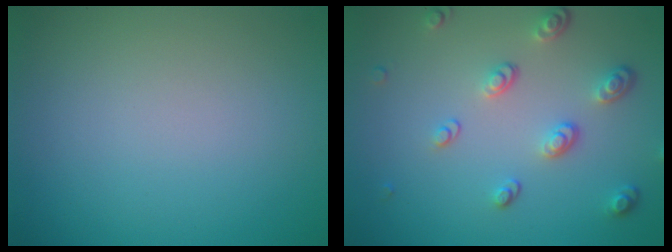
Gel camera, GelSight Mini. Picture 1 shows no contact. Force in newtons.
{"total": 3.4, "press": 2.5, "slide": 2.3}